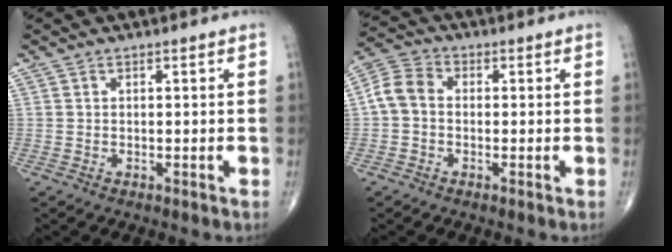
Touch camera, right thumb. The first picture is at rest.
{"total": 5.8, "force": [-0.3, 4.3, 3.8], "torque": [-0.071, 0.017, -0.020]}